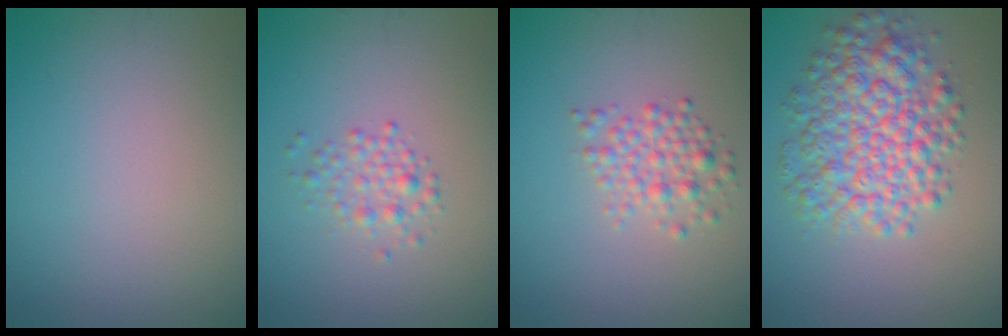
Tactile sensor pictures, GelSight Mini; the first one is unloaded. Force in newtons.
{"total": 1.7, "press": 1.7, "slide": 0.0}
{"total": 2.5, "press": 2.5, "slide": 0.1}
{"total": 6.8, "press": 6.8, "slide": 0.2}